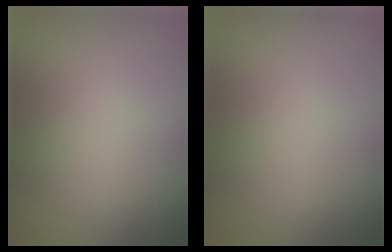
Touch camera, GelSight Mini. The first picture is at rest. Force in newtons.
{"total": 0.0}